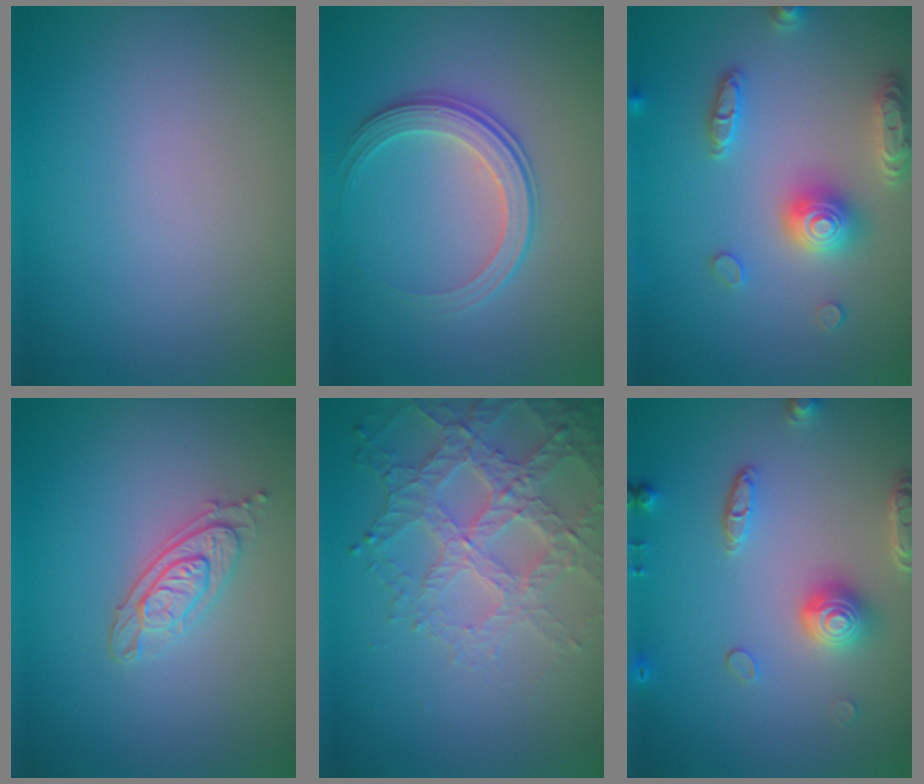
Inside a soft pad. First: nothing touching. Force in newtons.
{"total": 3.2, "press": 2.8, "slide": 1.6}
{"total": 4.9, "press": 4.8, "slide": 0.8}
{"total": 2.6, "press": 2.4, "slide": 1.0}
{"total": 4.8, "press": 4.2, "slide": 2.2}
{"total": 4.1, "press": 3.5, "slide": 2.1}